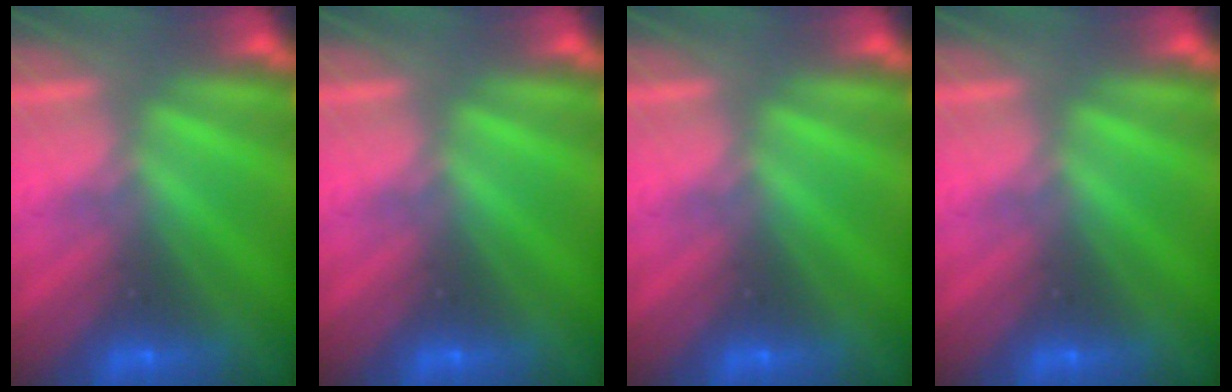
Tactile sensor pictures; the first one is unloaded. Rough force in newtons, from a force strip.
{"total": 0.0}
{"total": 0.0}
{"total": 0.0}